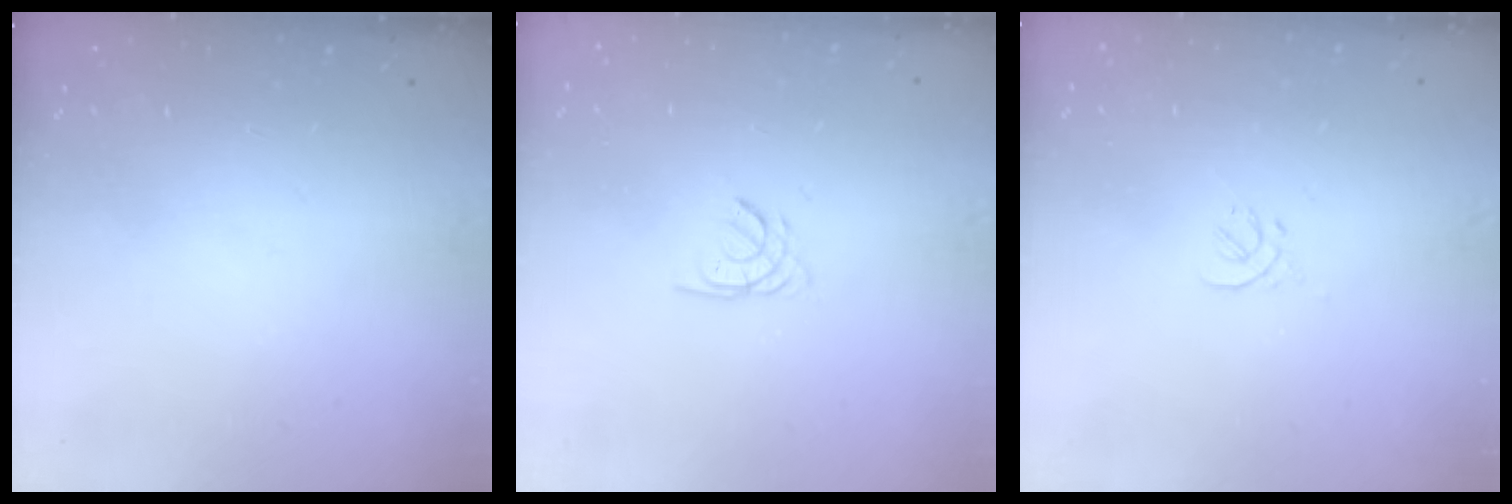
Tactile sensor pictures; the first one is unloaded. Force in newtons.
{"total": 1.8, "press": 1.8, "slide": 0.3}
{"total": 0.0}